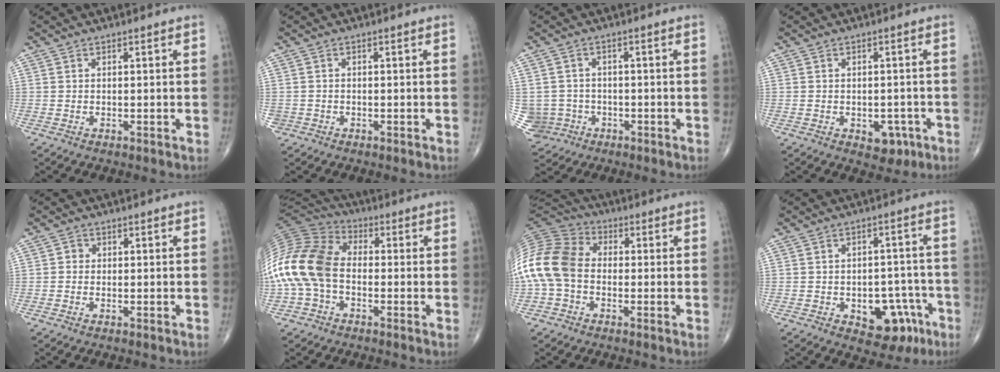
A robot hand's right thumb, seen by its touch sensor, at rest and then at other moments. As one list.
[{"total": 1.0, "force": [-0.4, 0.9, 0.0], "torque": [0.006, 0.006, -0.007]}, {"total": 6.3, "force": [-1.5, 6.1, 0.5], "torque": [-0.007, 0.016, -0.018]}, {"total": 4.5, "force": [-1.9, 3.1, 2.7], "torque": [-0.016, 0.011, -0.018]}, {"total": 1.0, "force": [-0.1, 0.9, 0.3], "torque": [0.003, 0.003, -0.004]}, {"total": 18.8, "force": [-2.5, 12.7, 13.6], "torque": [-0.309, 0.037, -0.054]}, {"total": 15.3, "force": [-1.7, 11.1, 10.3], "torque": [-0.224, 0.033, -0.041]}, {"total": 10.6, "force": [-4.7, 6.5, 6.9], "torque": [-0.052, 0.040, -0.053]}]